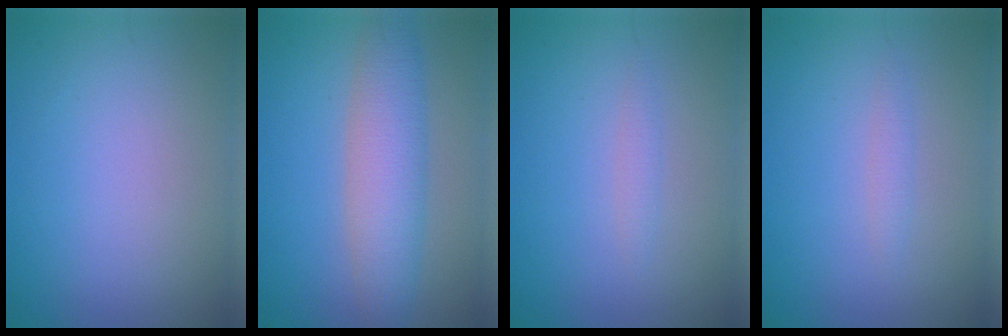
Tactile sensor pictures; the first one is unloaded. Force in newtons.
{"total": 5.5, "press": 5.5, "slide": 0.2}
{"total": 0.9, "press": 0.9, "slide": 0.0}
{"total": 1.0, "press": 1.0, "slide": 0.1}